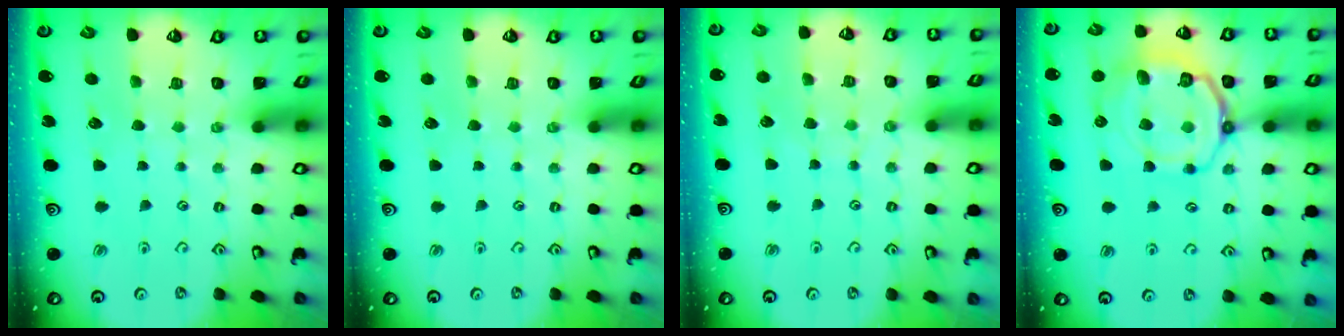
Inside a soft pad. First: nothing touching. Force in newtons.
{"total": 0.0}
{"total": 2.8, "press": 2.7, "slide": 0.5}
{"total": 14.2, "press": 14.1, "slide": 1.6}